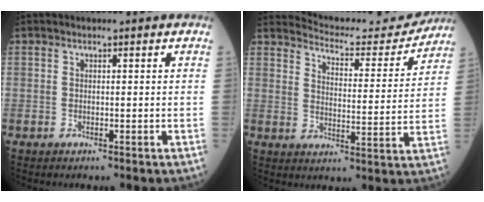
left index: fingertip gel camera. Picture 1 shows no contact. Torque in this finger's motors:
{"motor_torque": [0.91, -1.23, 0.03, 0.00]}